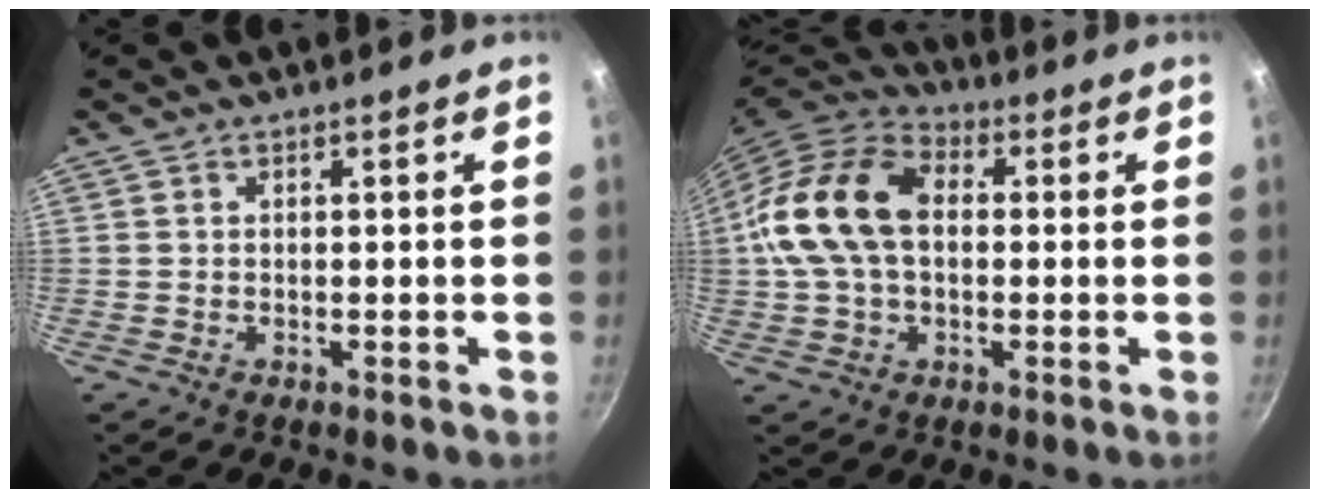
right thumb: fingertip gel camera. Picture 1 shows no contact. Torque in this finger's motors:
{"motor_torque": [0.53, 1.49, 0.84, -0.82, 0.54]}